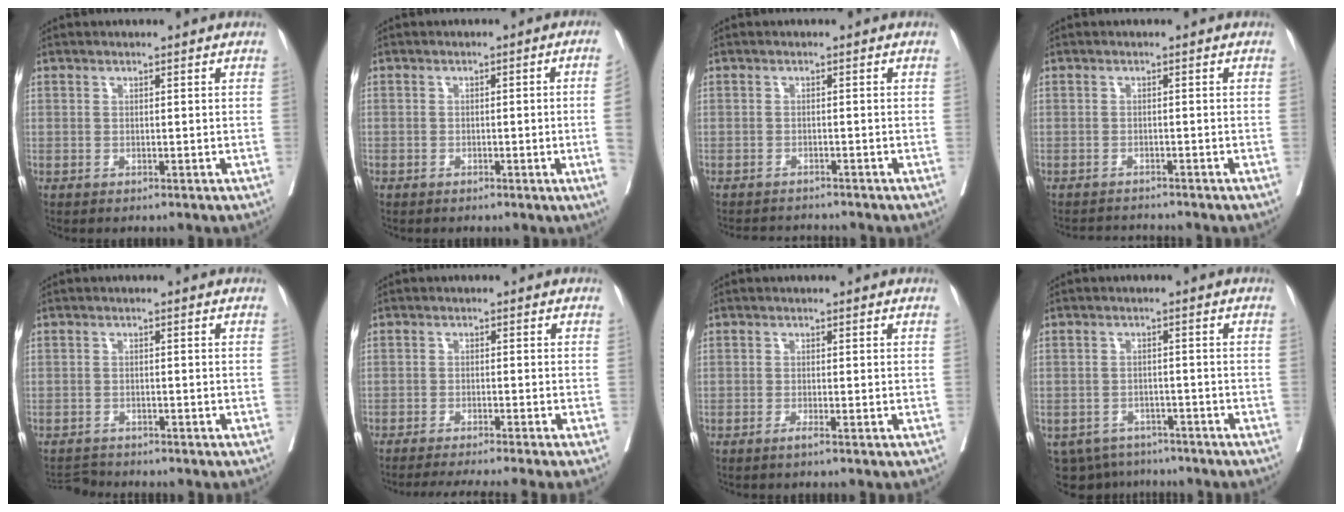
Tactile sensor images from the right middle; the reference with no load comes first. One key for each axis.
{"total": 4.4, "fx": -1.0, "fy": -0.6, "fz": 4.3, "tx": -0.049, "ty": 0.003, "tz": -0.014}
{"total": 4.1, "fx": -4.1, "fy": 0.3, "fz": 0.4, "tx": 0.000, "ty": -0.009, "tz": -0.063}
{"total": 3.1, "fx": -3.1, "fy": -0.3, "fz": -0.1, "tx": 0.006, "ty": -0.013, "tz": -0.050}
{"total": 2.3, "fx": -2.2, "fy": -0.2, "fz": -0.3, "tx": 0.002, "ty": -0.018, "tz": -0.036}
{"total": 9.5, "fx": -8.3, "fy": -1.7, "fz": 4.3, "tx": -0.031, "ty": -0.022, "tz": -0.123}
{"total": 0.8, "fx": -0.5, "fy": -0.2, "fz": 0.5, "tx": -0.007, "ty": 0.000, "tz": -0.011}
{"total": 7.5, "fx": -6.4, "fy": 3.8, "fz": 1.0, "tx": -0.014, "ty": 0.002, "tz": -0.087}